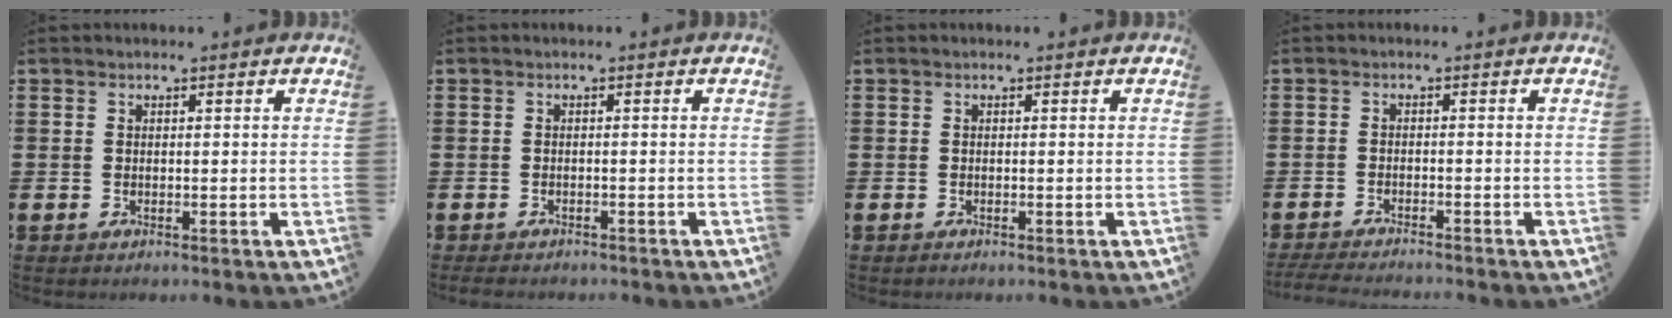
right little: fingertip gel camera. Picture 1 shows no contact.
{"total": 0.8, "force": [-0.7, 0.2, 0.2], "torque": [-0.006, -0.001, -0.015]}
{"total": 0.0}
{"total": 2.0, "force": [-1.9, -0.1, 0.5], "torque": [-0.007, 0.002, -0.038]}